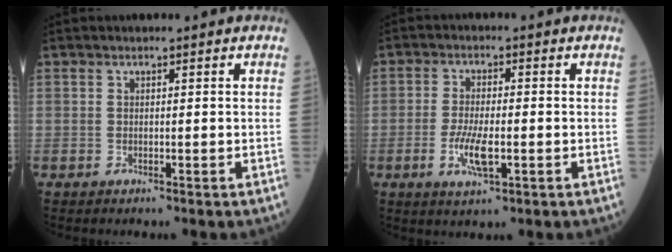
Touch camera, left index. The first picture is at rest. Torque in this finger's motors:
{"motor_torque": [0.11, 0.05, 0.17, 0.05]}